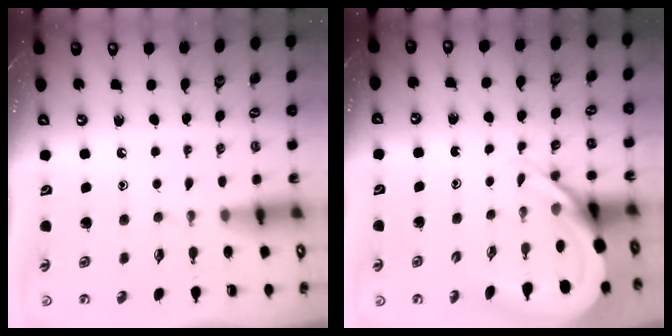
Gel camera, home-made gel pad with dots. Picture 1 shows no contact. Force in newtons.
{"total": 7.8, "press": 7.7, "slide": 0.9}